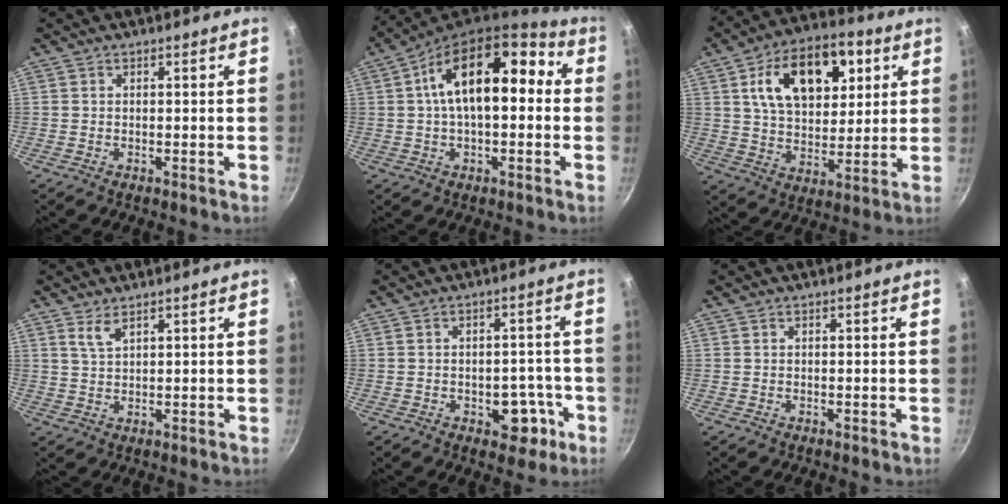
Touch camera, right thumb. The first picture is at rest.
{"total": 18.7, "force": [2.9, 9.8, 15.7], "torque": [-0.230, 0.041, 0.034]}
{"total": 19.2, "force": [6.8, 11.3, 14.0], "torque": [-0.184, -0.007, 0.111]}
{"total": 2.6, "force": [1.9, 0.9, 1.7], "torque": [-0.034, -0.010, 0.044]}
{"total": 6.9, "force": [-3.0, 4.3, 4.4], "torque": [-0.021, 0.031, -0.032]}
{"total": 0.0}